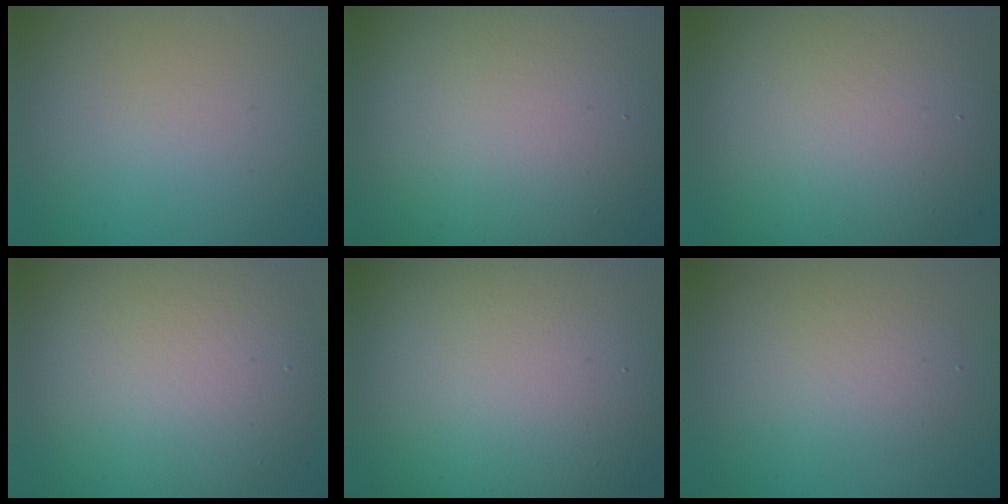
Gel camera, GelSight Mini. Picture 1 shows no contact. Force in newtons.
{"total": 25.7, "press": 25.6, "slide": 1.1}
{"total": 12.9, "press": 12.8, "slide": 1.0}
{"total": 8.7, "press": 8.7, "slide": 0.7}
{"total": 11.7, "press": 11.7, "slide": 0.9}
{"total": 2.6, "press": 2.6, "slide": 0.2}